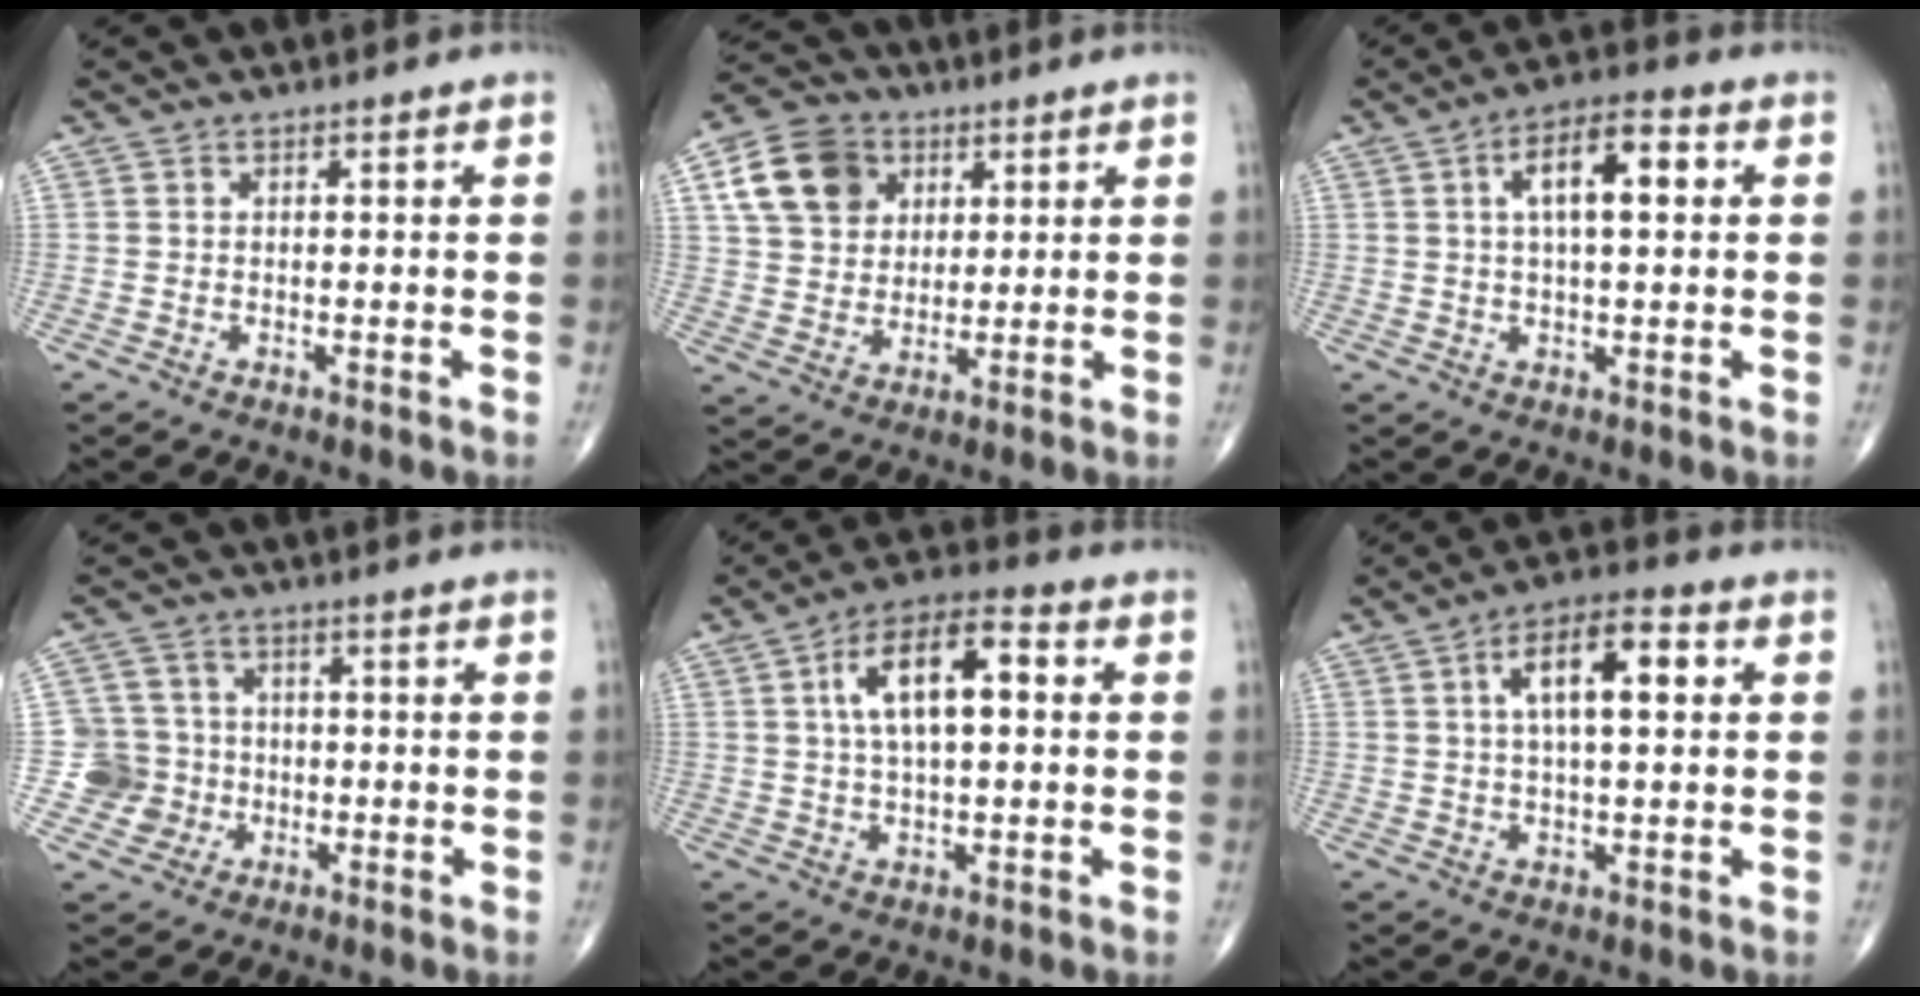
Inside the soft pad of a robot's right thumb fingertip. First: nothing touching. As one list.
[{"total": 12.4, "force": [4.6, 9.8, 6.1], "torque": [-0.093, -0.004, 0.082]}, {"total": 9.5, "force": [2.3, 3.8, 8.4], "torque": [-0.132, 0.017, 0.029]}, {"total": 6.7, "force": [-1.5, 6.6, 0.1], "torque": [0.032, 0.015, -0.031]}, {"total": 12.4, "force": [2.5, 5.5, 10.9], "torque": [-0.186, 0.021, 0.035]}, {"total": 10.5, "force": [2.5, 4.2, 9.3], "torque": [-0.149, 0.018, 0.034]}]